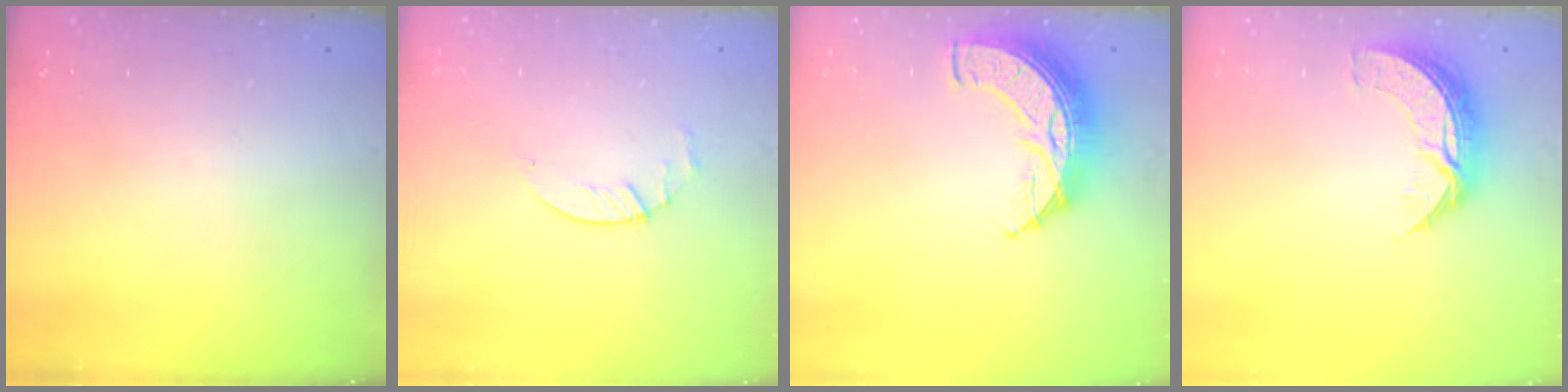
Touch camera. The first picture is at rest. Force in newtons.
{"total": 2.9, "press": 2.9, "slide": 0.4}
{"total": 13.7, "press": 13.7, "slide": 1.0}
{"total": 8.4, "press": 8.4, "slide": 0.2}